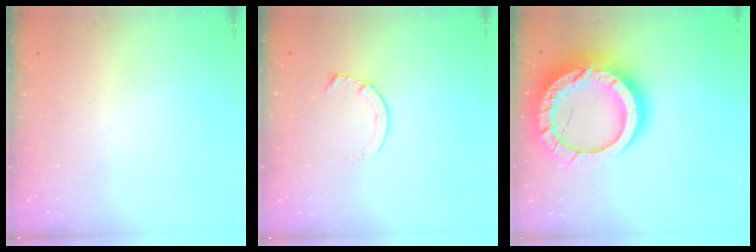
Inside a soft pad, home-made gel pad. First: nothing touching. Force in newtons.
{"total": 4.6, "press": 4.6, "slide": 0.5}
{"total": 25.5, "press": 25.4, "slide": 2.4}